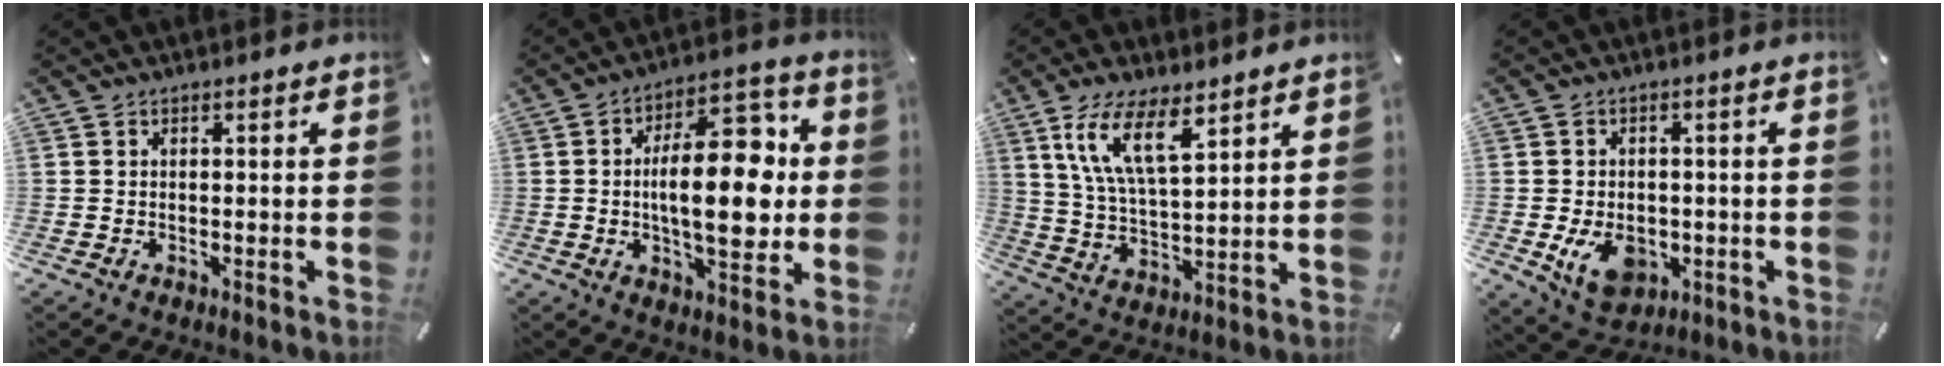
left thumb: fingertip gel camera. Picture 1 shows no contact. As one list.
[{"total": 19.6, "force": [0.8, 9.3, 17.3], "torque": [-0.245, -0.001, 0.008]}, {"total": 12.1, "force": [7.7, 4.5, 8.2], "torque": [-0.193, -0.020, 0.140]}, {"total": 8.0, "force": [-1.8, 6.2, 4.8], "torque": [-0.088, 0.001, -0.033]}]